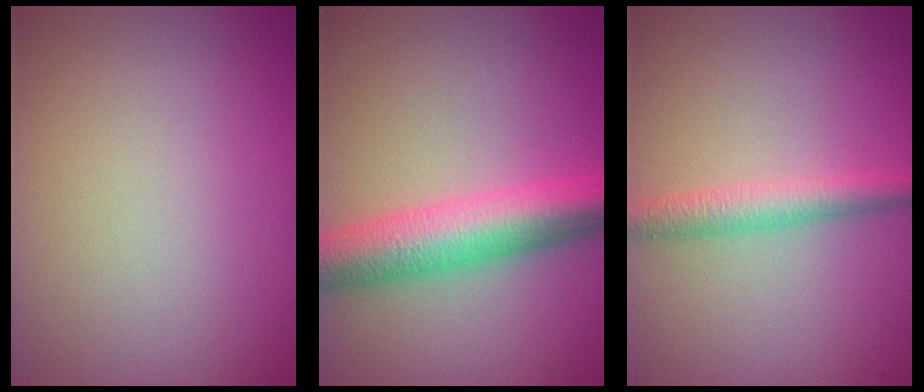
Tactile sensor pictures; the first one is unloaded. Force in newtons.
{"total": 6.3, "press": 6.3, "slide": 0.2}
{"total": 2.7, "press": 2.7, "slide": 0.1}